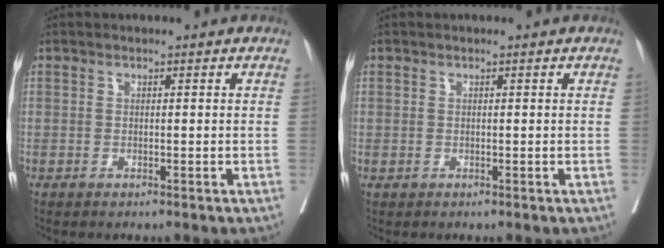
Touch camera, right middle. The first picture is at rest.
{"total": 0.0}